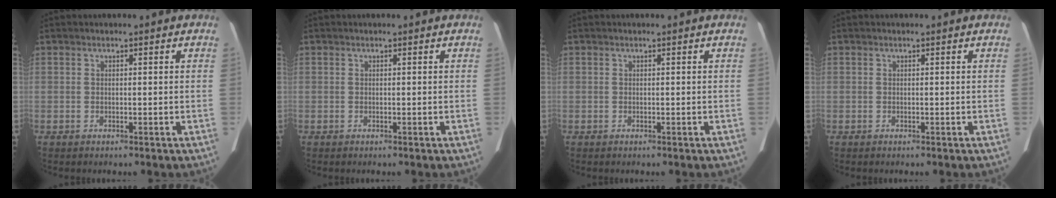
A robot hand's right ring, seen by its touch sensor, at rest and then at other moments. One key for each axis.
{"total": 0.0}
{"total": 0.0}
{"total": 0.0}